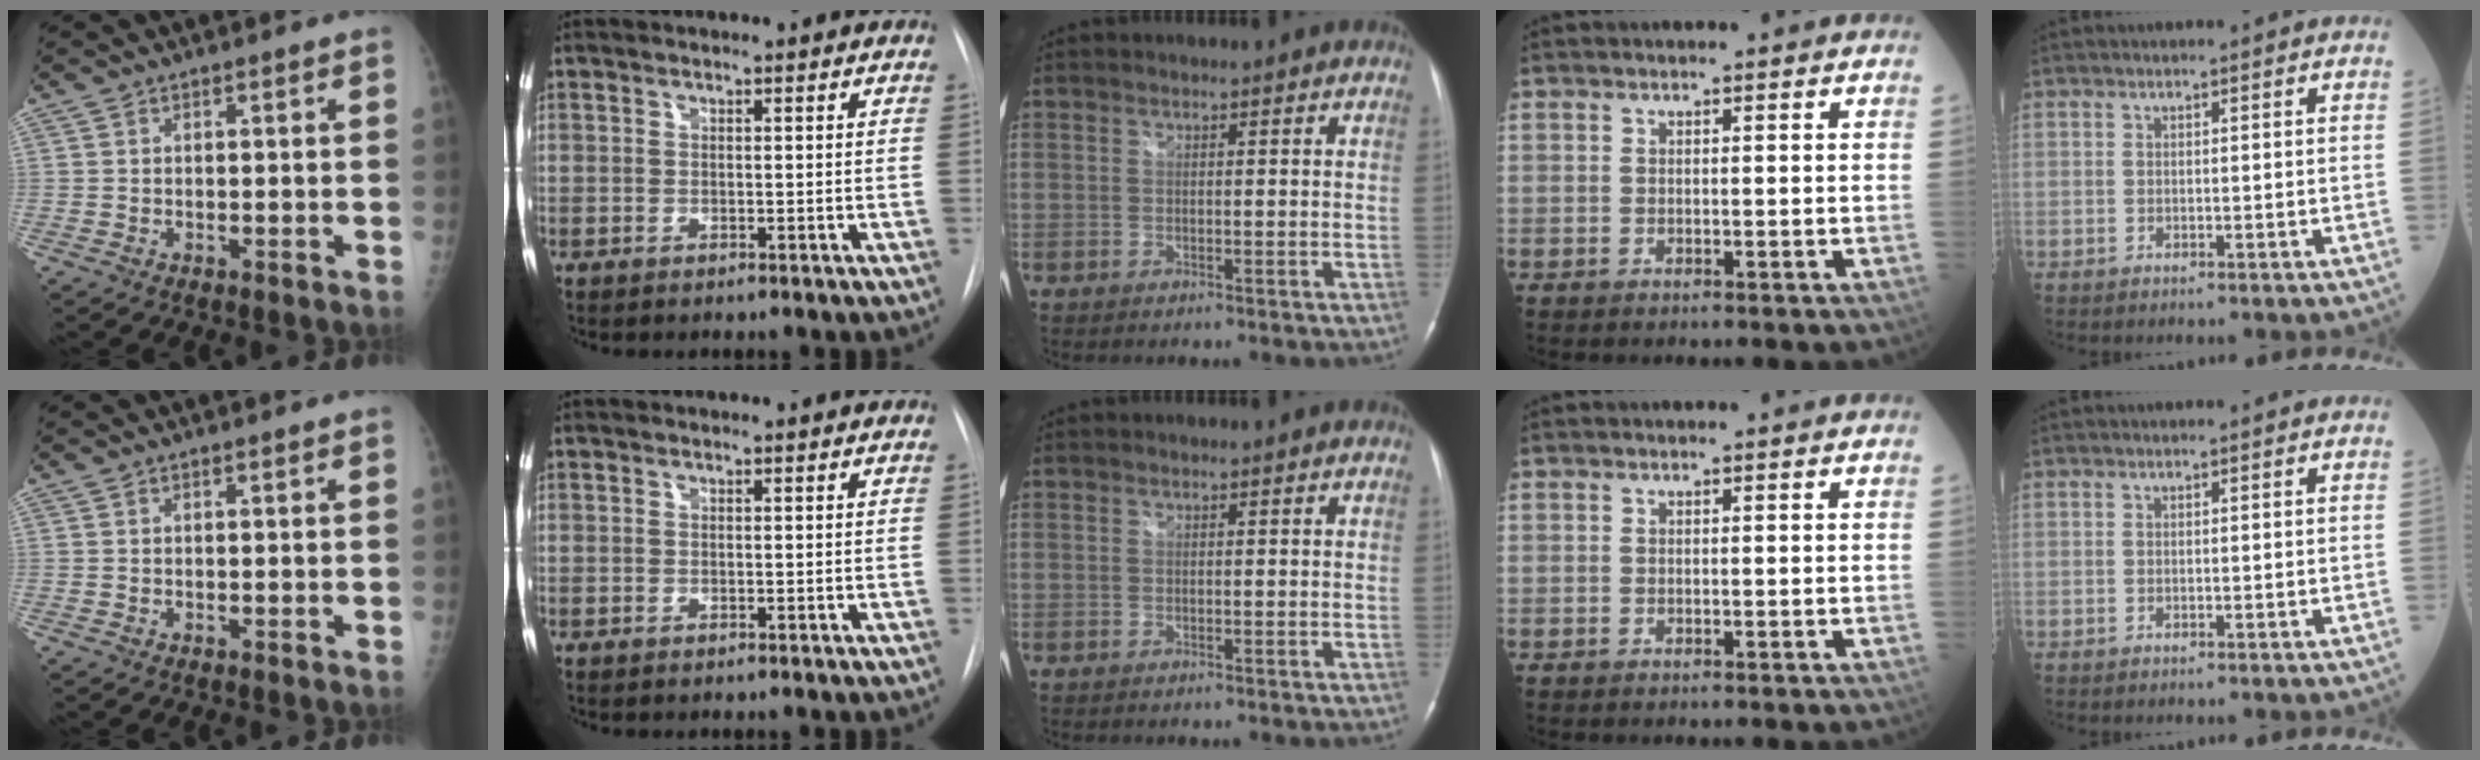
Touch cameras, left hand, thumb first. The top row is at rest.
{}